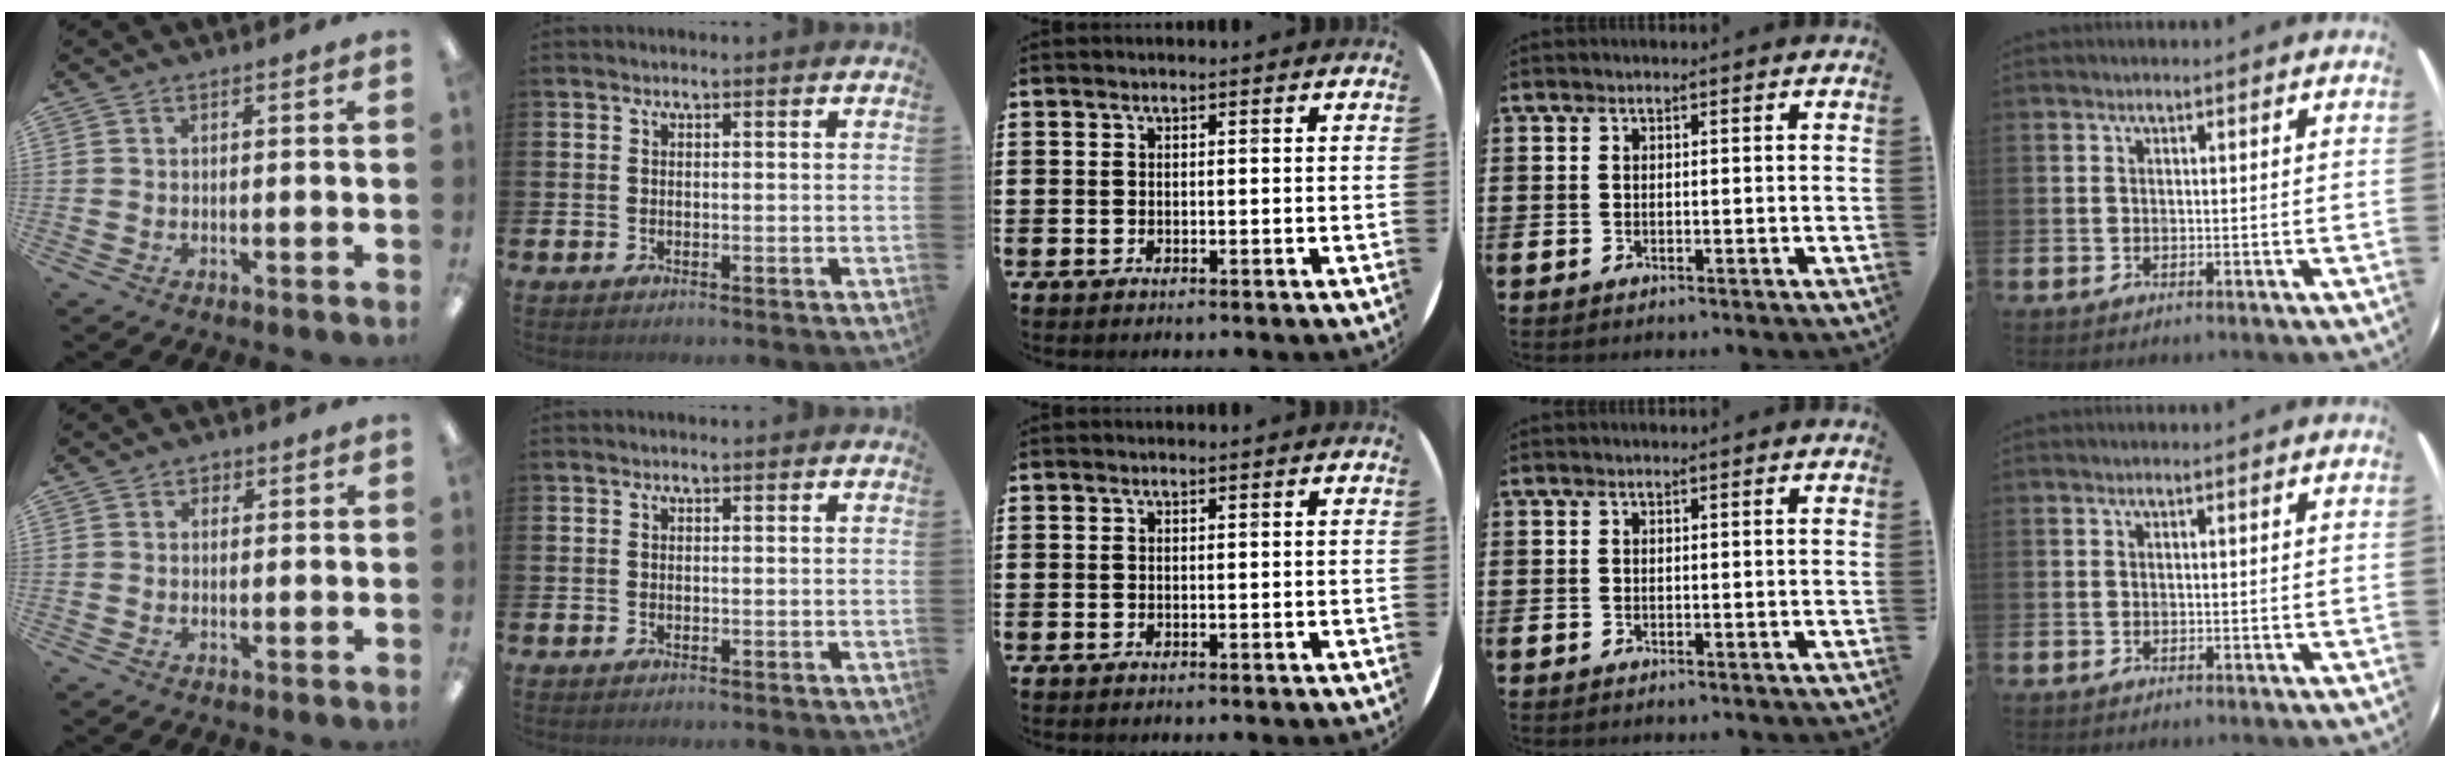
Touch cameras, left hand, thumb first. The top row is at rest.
{"thumb": {"total": 1.6, "force": [0.8, 1.3, 0.6], "torque": [-0.004, 0.003, 0.011]}}